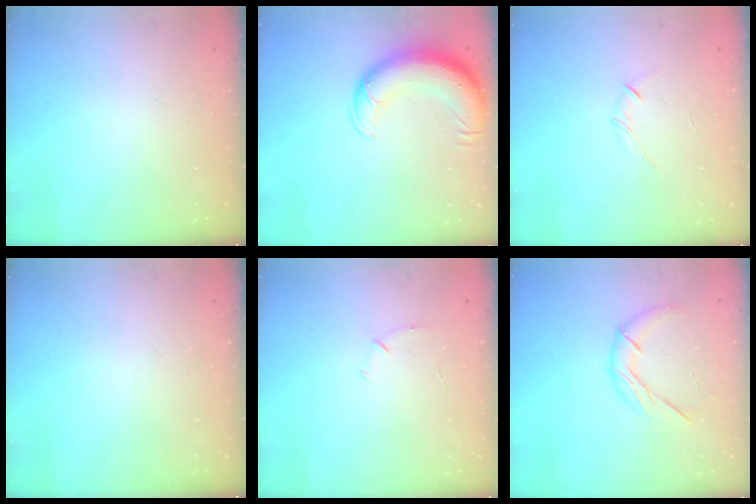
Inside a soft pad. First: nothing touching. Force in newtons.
{"total": 13.5, "press": 13.1, "slide": 3.3}
{"total": 3.5, "press": 3.3, "slide": 1.0}
{"total": 0.0}
{"total": 4.3, "press": 4.2, "slide": 1.1}
{"total": 9.1, "press": 9.1, "slide": 0.6}